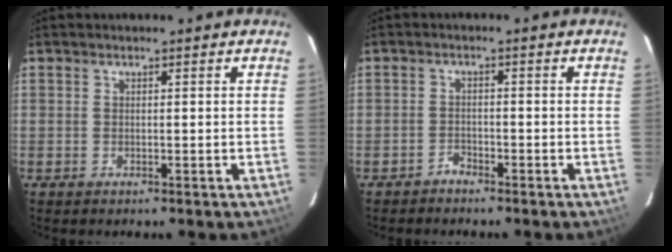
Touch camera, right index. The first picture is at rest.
{"total": 1.7, "force": [-1.6, 0.4, 0.0], "torque": [0.000, 0.001, -0.031]}